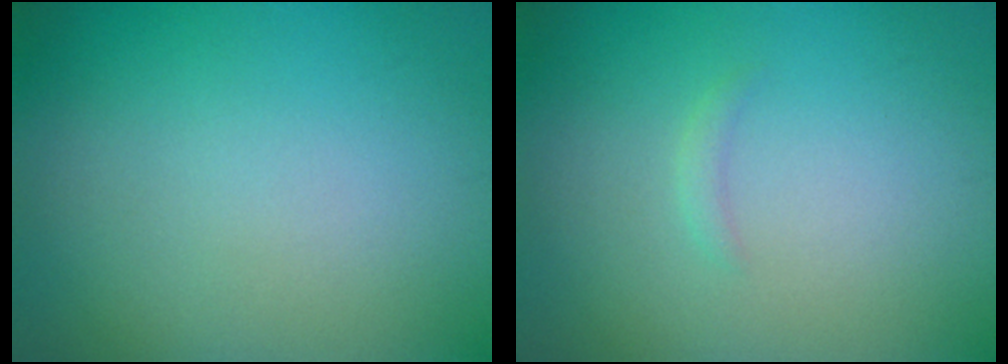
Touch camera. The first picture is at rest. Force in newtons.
{"total": 0.6, "press": 0.6, "slide": 0.1}